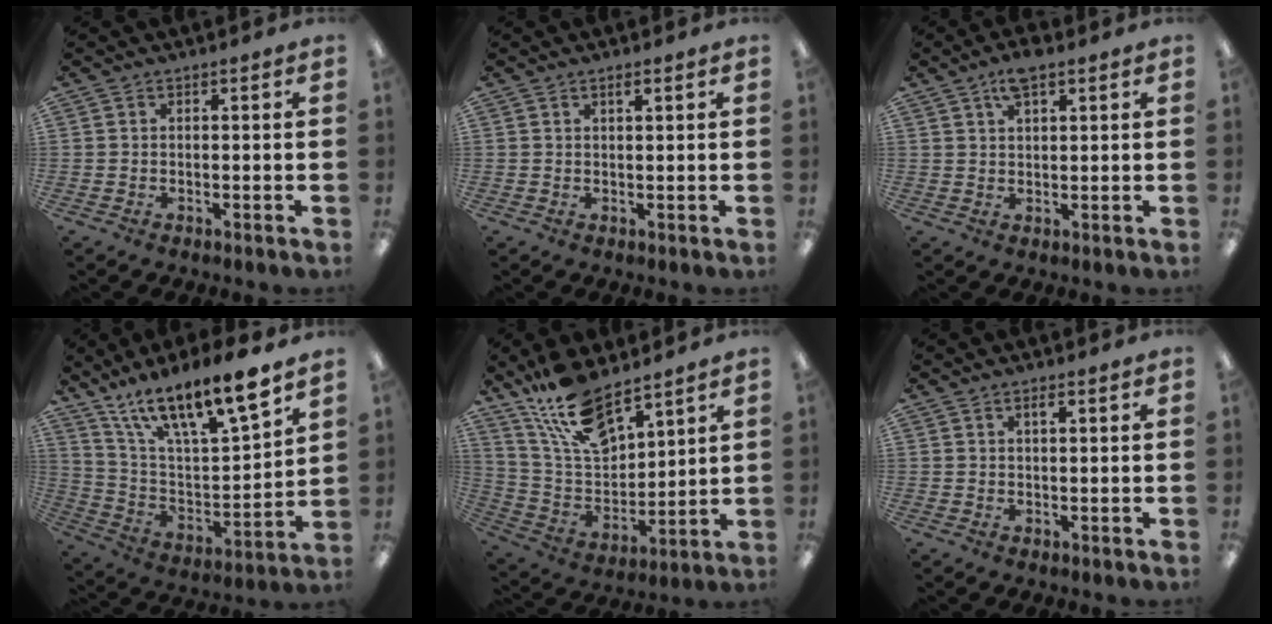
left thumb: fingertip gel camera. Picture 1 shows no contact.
{"total": 1.6, "force": [1.1, 0.3, 1.0], "torque": [-0.022, 0.002, 0.019]}
{"total": 4.9, "force": [3.3, 1.8, 3.2], "torque": [-0.061, -0.002, 0.056]}
{"total": 17.8, "force": [14.2, 3.6, 10.2], "torque": [-0.180, -0.100, 0.239]}
{"total": 15.7, "force": [12.1, 5.9, 8.0], "torque": [-0.171, -0.062, 0.222]}
{"total": 1.6, "force": [1.0, 0.4, 1.2], "torque": [-0.026, 0.002, 0.016]}